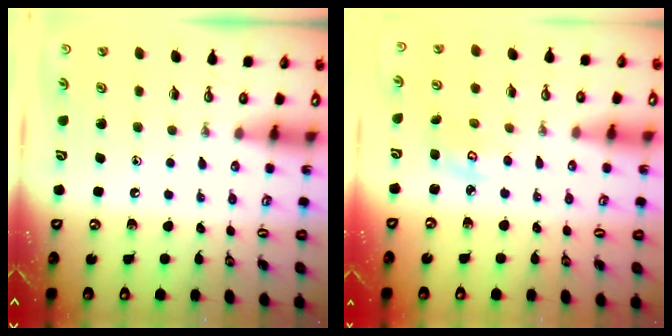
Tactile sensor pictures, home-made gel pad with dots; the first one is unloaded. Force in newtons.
{"total": 2.9, "press": 2.9, "slide": 0.1}